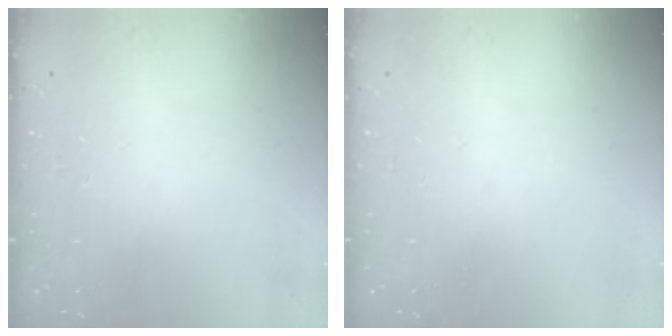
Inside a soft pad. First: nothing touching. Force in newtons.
{"total": 0.0}